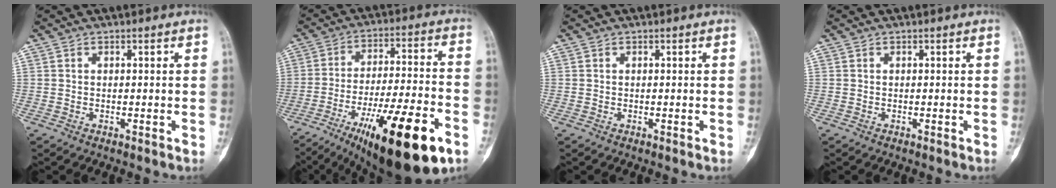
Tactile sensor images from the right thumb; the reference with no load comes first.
{"total": 23.7, "force": [-11.9, 5.9, 19.6], "torque": [-0.287, 0.042, -0.181]}
{"total": 0.0}
{"total": 0.0}